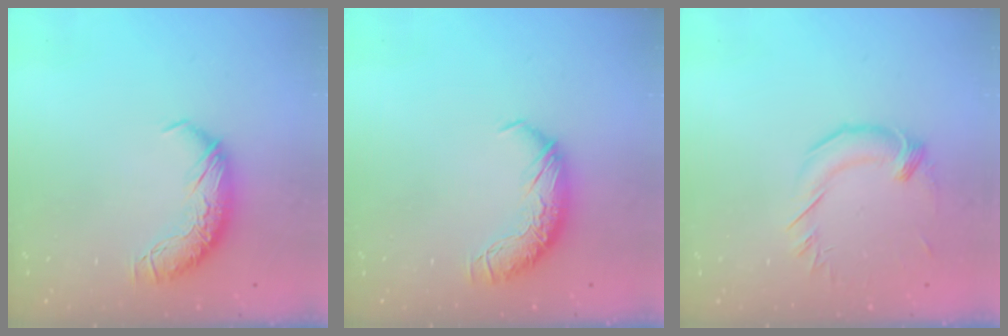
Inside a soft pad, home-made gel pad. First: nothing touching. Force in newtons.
{"total": 0.0}
{"total": 1.6, "press": 1.6, "slide": 0.3}